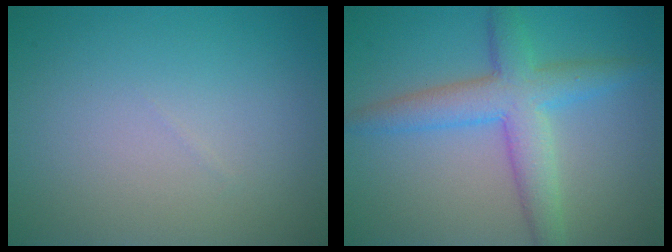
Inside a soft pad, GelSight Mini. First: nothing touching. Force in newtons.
{"total": 5.3, "press": 5.3, "slide": 0.2}